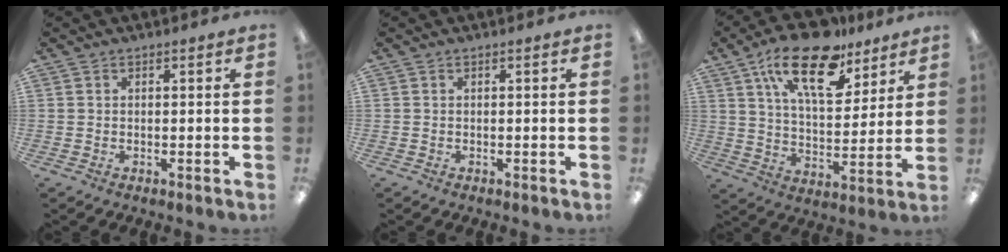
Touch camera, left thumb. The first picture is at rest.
{"total": 0.0}
{"total": 21.4, "force": [13.4, 9.6, 13.7], "torque": [-0.220, -0.063, 0.227]}